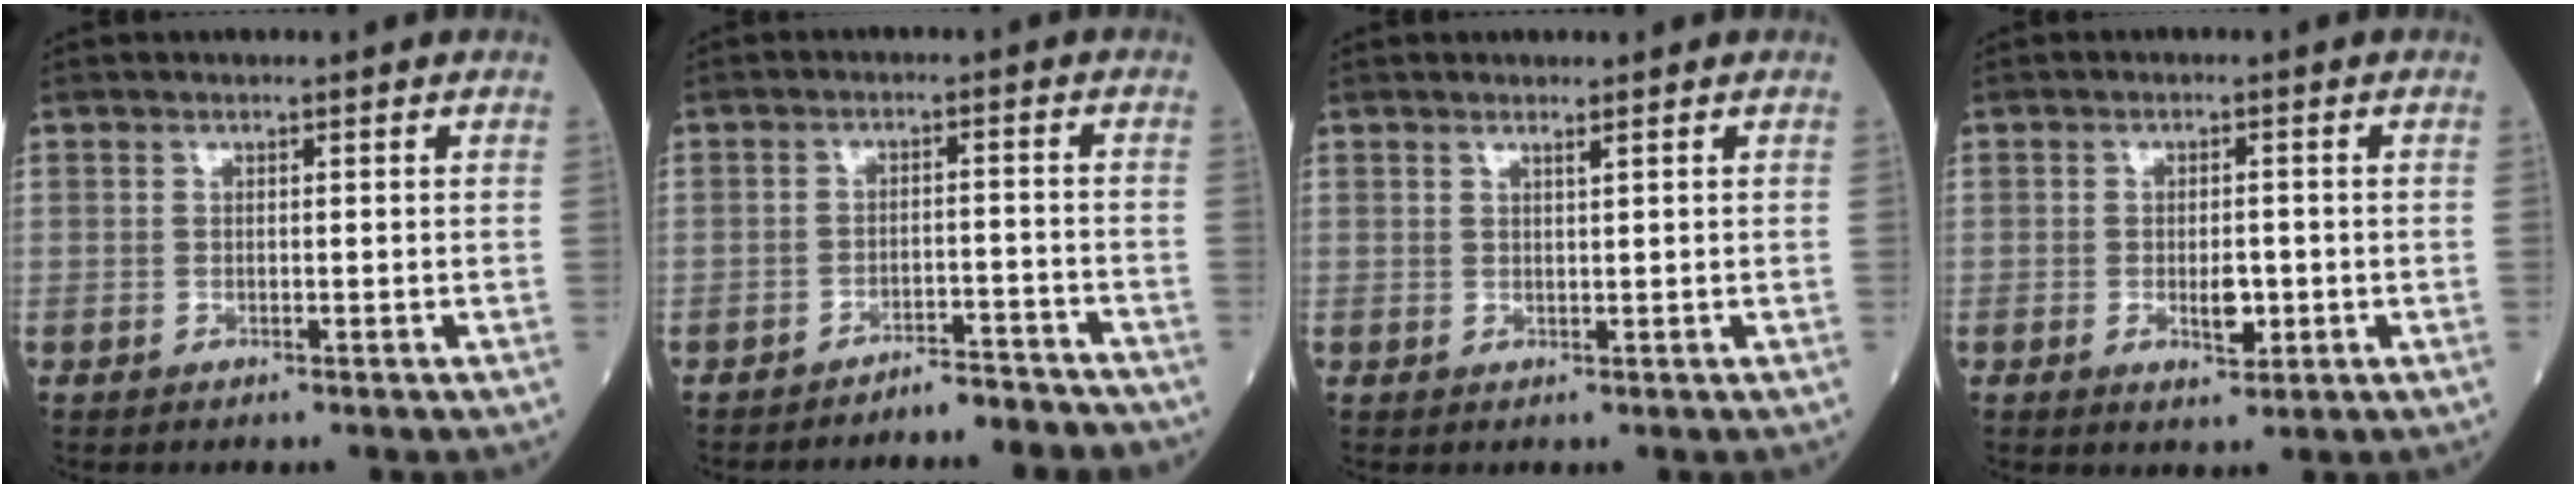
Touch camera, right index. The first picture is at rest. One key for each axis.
{"total": 4.5, "fx": -4.2, "fy": 1.2, "fz": 1.0, "tx": -0.008, "ty": 0.001, "tz": -0.057}
{"total": 0.8, "fx": 0.6, "fy": -0.2, "fz": 0.4, "tx": -0.016, "ty": -0.008, "tz": 0.014}
{"total": 3.5, "fx": -0.9, "fy": 1.4, "fz": 3.0, "tx": -0.048, "ty": -0.001, "tz": -0.010}